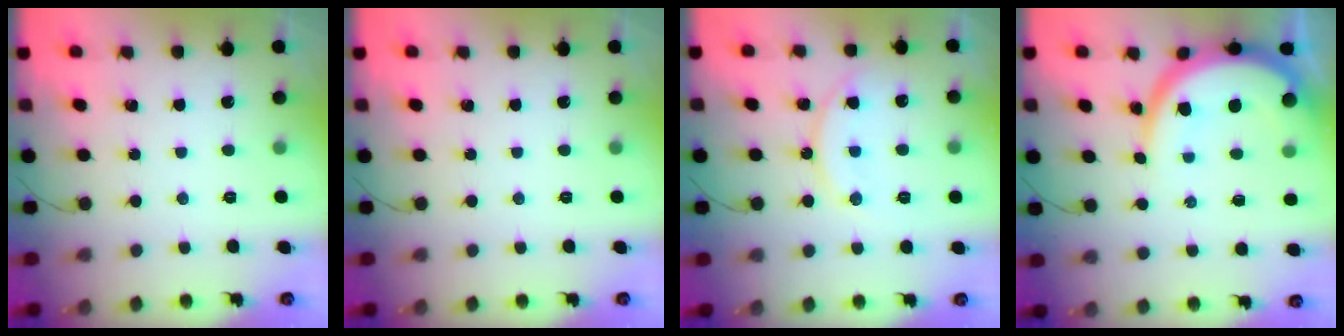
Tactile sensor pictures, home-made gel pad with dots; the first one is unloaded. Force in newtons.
{"total": 0.0}
{"total": 14.1, "press": 14.1, "slide": 1.1}
{"total": 12.5, "press": 12.5, "slide": 1.0}